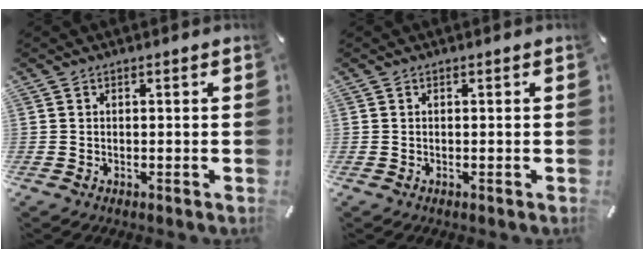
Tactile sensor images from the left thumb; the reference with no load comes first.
{"total": 0.0}